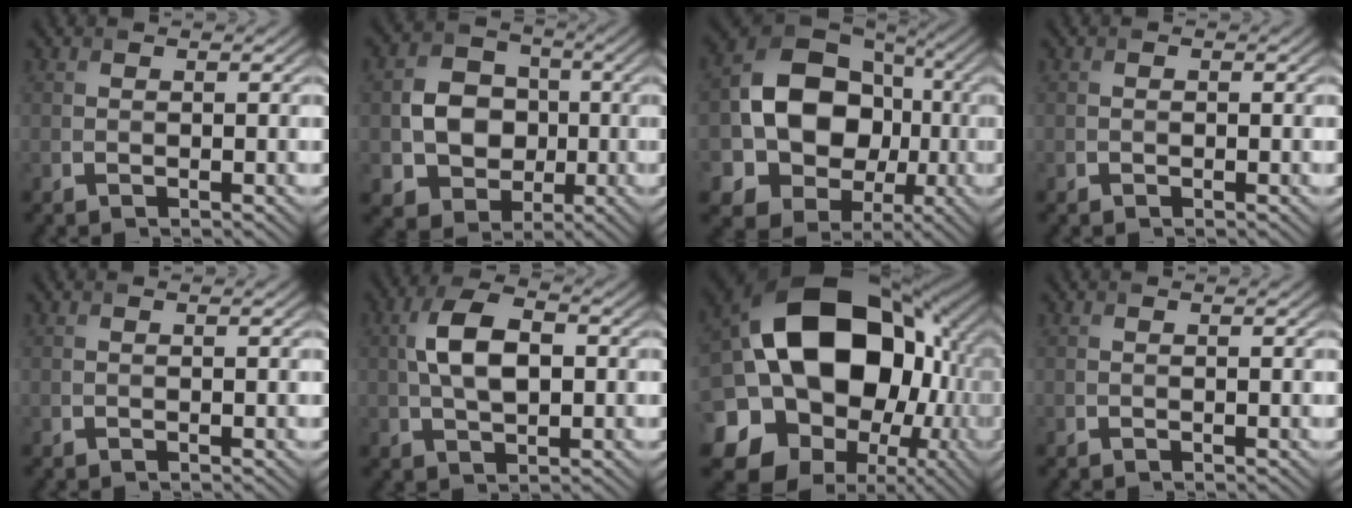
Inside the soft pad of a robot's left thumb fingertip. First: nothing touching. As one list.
[{"total": 8.3, "force": [-1.2, 7.0, 4.2], "torque": [-0.091, 0.004, -0.038]}, {"total": 16.1, "force": [-1.8, 13.2, 9.0], "torque": [-0.179, -0.014, -0.038]}, {"total": 0.6, "force": [-0.5, 0.3, 0.0], "torque": [-0.003, -0.002, -0.013]}, {"total": 0.0}, {"total": 7.6, "force": [0.4, 4.3, 6.3], "torque": [-0.129, 0.011, 0.001]}, {"total": 23.6, "force": [0.3, 19.2, 13.8], "torque": [-0.302, -0.035, 0.004]}, {"total": 0.0}]